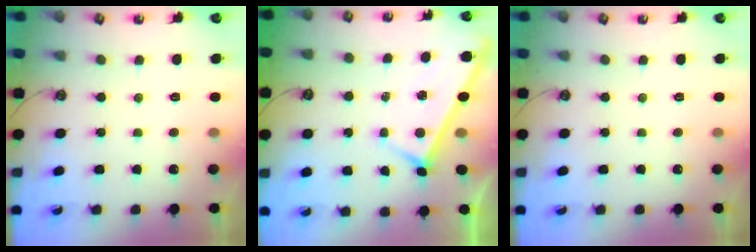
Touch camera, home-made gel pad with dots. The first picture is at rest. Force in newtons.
{"total": 3.9, "press": 3.9, "slide": 0.3}
{"total": 0.0}